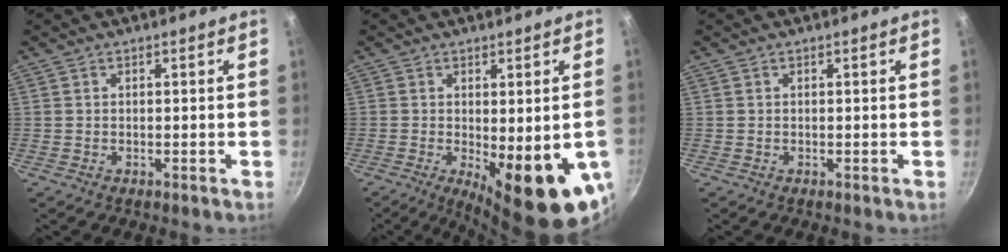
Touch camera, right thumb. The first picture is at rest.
{"total": 14.3, "force": [-3.2, 4.5, 13.2], "torque": [-0.153, -0.021, -0.028]}
{"total": 0.0}